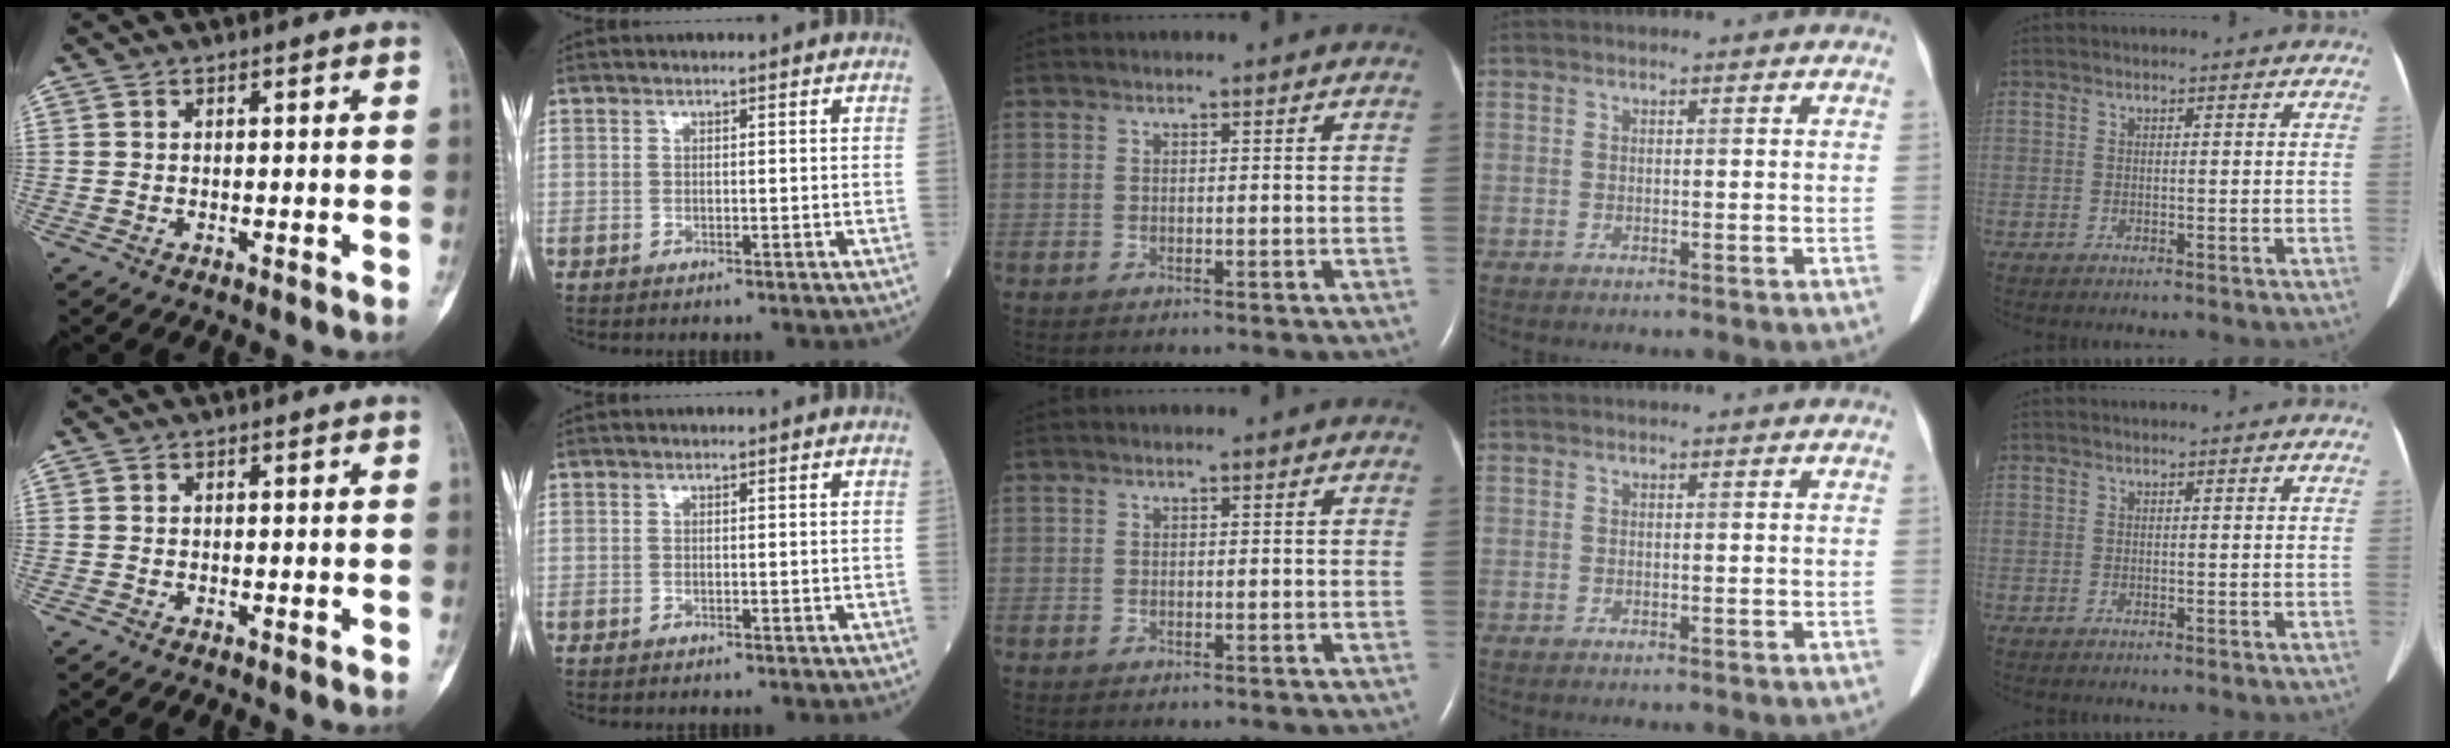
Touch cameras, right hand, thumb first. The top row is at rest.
{}